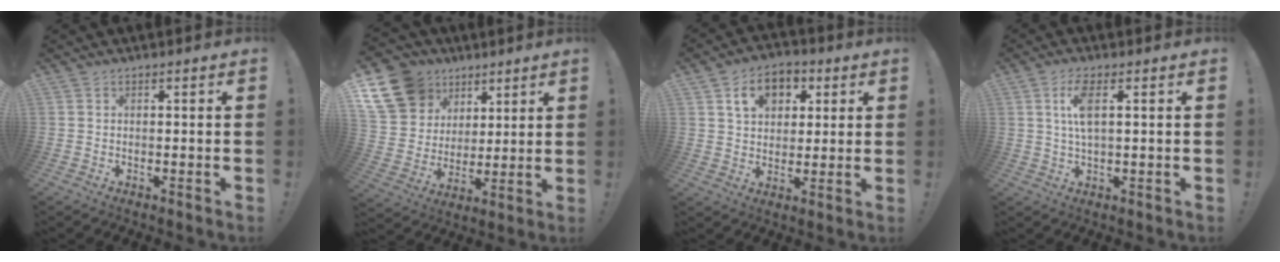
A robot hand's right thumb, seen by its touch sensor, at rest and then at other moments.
{"total": 17.6, "force": [9.0, 13.7, 6.5], "torque": [-0.114, -0.042, 0.194]}
{"total": 10.5, "force": [4.2, 7.8, 5.7], "torque": [-0.087, 0.000, 0.078]}
{"total": 6.7, "force": [1.6, 2.2, 6.2], "torque": [-0.106, -0.002, 0.026]}